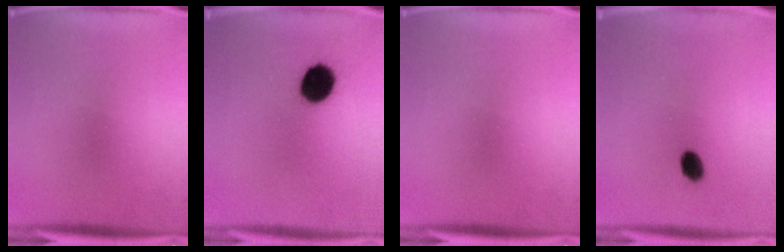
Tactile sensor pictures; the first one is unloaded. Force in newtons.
{"total": 10.5}
{"total": 0.0}
{"total": 3.0}